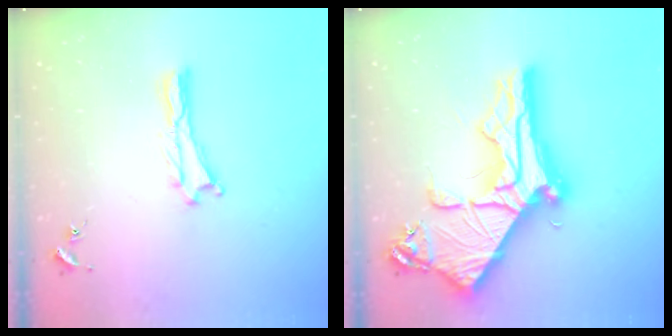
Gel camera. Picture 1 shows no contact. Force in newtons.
{"total": 16.9, "press": 16.8, "slide": 1.7}